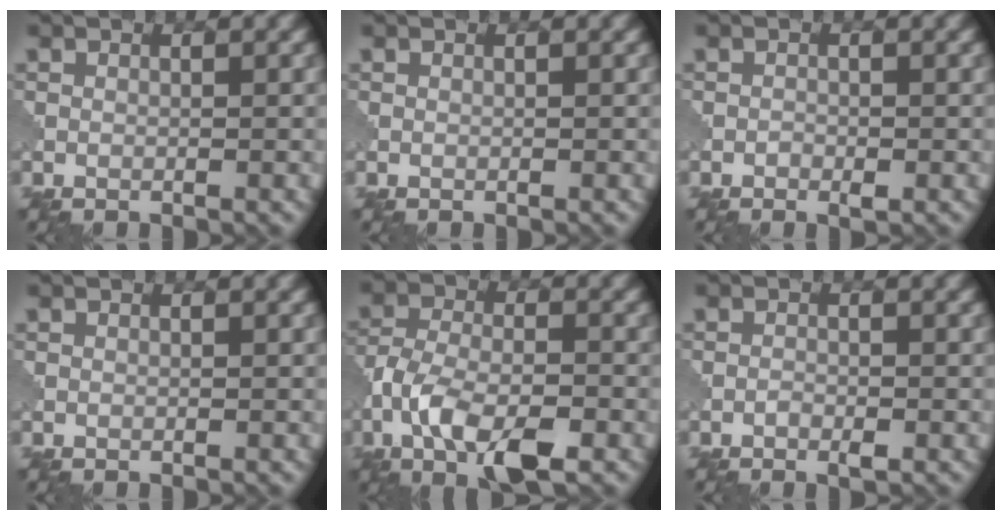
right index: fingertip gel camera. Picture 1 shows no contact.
{"total": 0.0}
{"total": 0.9, "force": [-0.5, 0.5, 0.6], "torque": [-0.009, 0.001, -0.009]}
{"total": 0.0}
{"total": 7.3, "force": [-3.8, 2.9, 5.5], "torque": [-0.109, 0.000, -0.078]}
{"total": 1.2, "force": [-0.7, 0.4, 0.8], "torque": [-0.016, 0.001, -0.015]}